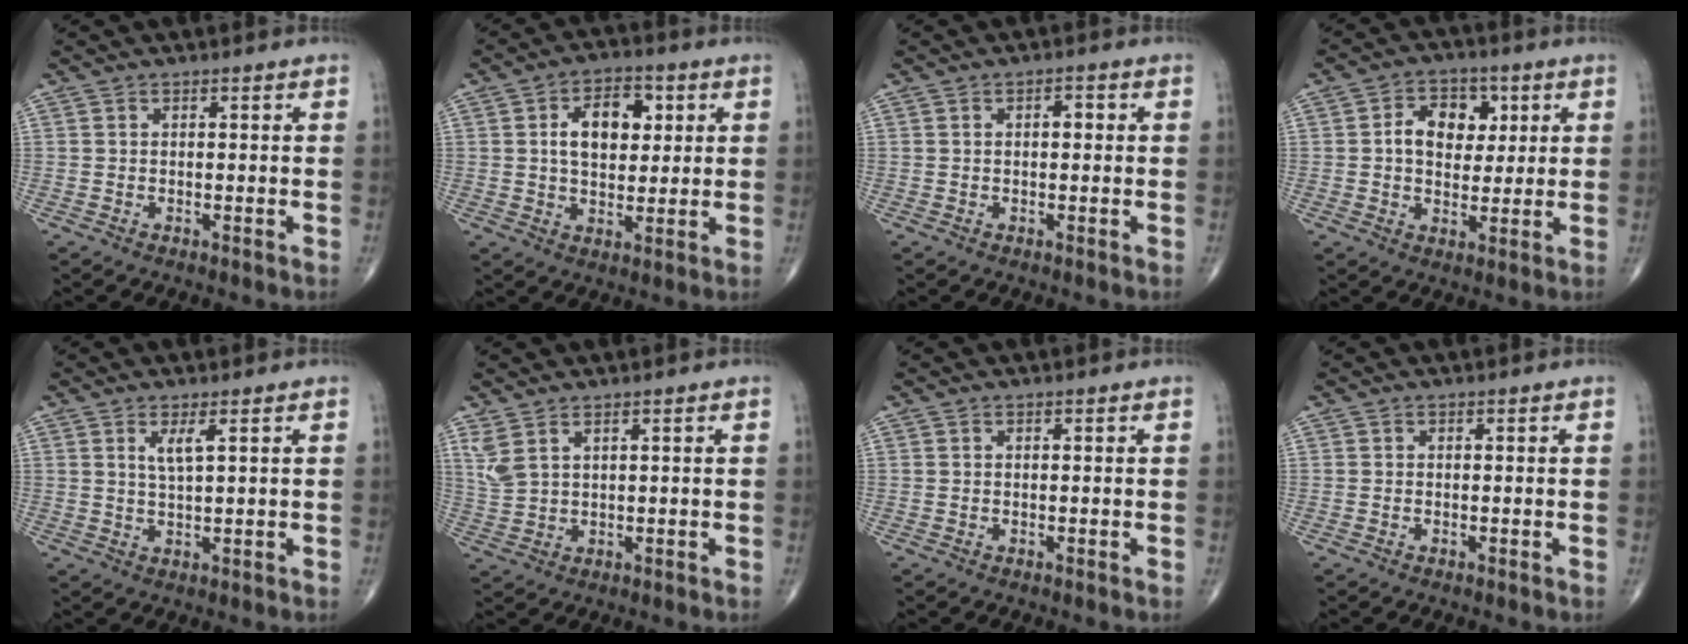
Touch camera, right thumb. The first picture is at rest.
{"total": 10.0, "force": [2.5, 6.1, 7.5], "torque": [-0.094, -0.001, 0.039]}
{"total": 1.7, "force": [0.2, 0.9, 1.4], "torque": [-0.019, 0.003, 0.000]}
{"total": 9.1, "force": [2.0, 6.6, 6.0], "torque": [-0.057, 0.002, 0.030]}
{"total": 2.9, "force": [1.3, 0.3, 2.5], "torque": [-0.056, -0.013, 0.027]}
{"total": 4.0, "force": [2.4, 1.4, 2.8], "torque": [-0.067, -0.006, 0.061]}
{"total": 0.0}
{"total": 0.0}